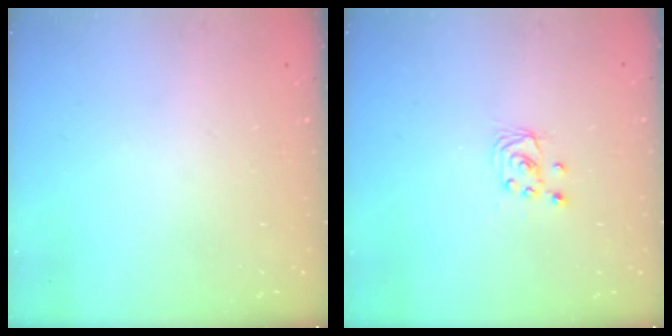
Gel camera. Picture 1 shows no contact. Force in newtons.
{"total": 2.4, "press": 2.4, "slide": 0.2}